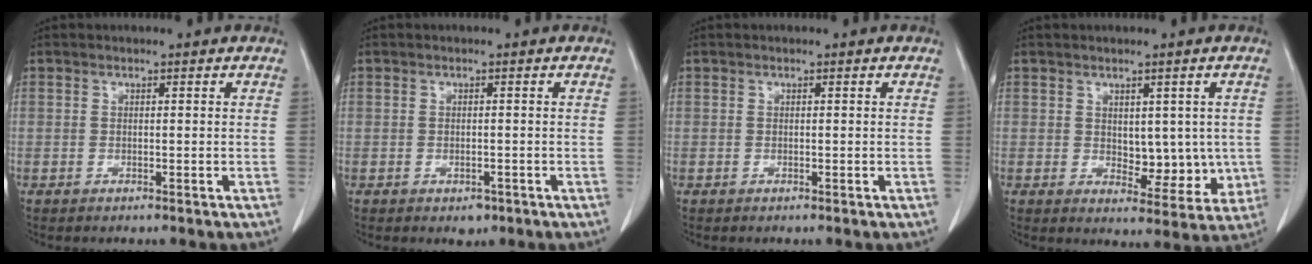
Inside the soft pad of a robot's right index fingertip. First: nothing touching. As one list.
[{"total": 1.8, "force": [-0.9, 1.2, 1.0], "torque": [-0.012, 0.002, -0.001]}, {"total": 0.0}, {"total": 6.6, "force": [0.2, 4.0, 5.2], "torque": [-0.051, -0.004, 0.017]}]